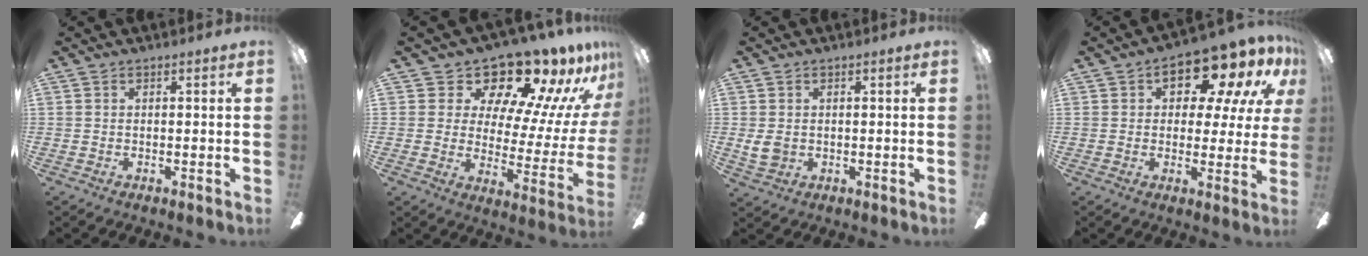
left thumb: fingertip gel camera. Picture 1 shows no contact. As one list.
[{"total": 16.2, "force": [13.8, 5.5, 6.3], "torque": [-0.106, -0.122, 0.230]}, {"total": 3.9, "force": [0.6, 3.2, 2.2], "torque": [-0.046, -0.004, 0.009]}, {"total": 13.2, "force": [8.4, 6.2, 8.1], "torque": [-0.113, -0.053, 0.141]}]